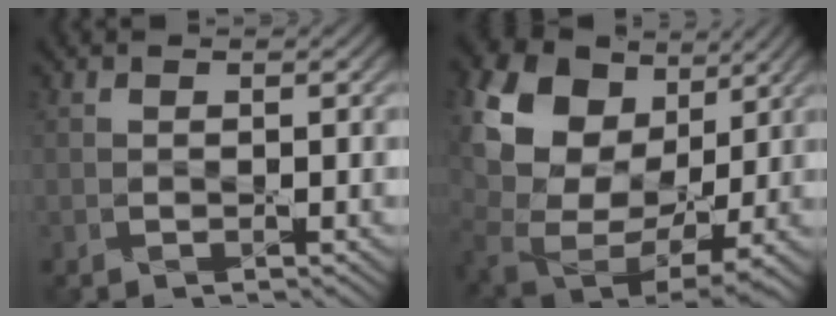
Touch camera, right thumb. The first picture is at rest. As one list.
[{"total": 16.9, "force": [7.3, 11.8, 9.7], "torque": [-0.265, 0.047, 0.144]}]